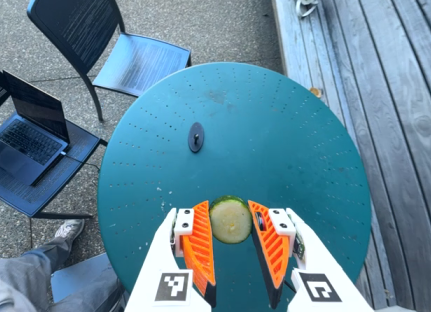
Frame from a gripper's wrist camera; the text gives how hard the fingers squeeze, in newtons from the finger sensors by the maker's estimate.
{"total": 10.3, "left": 9.9, "right": 10.7}